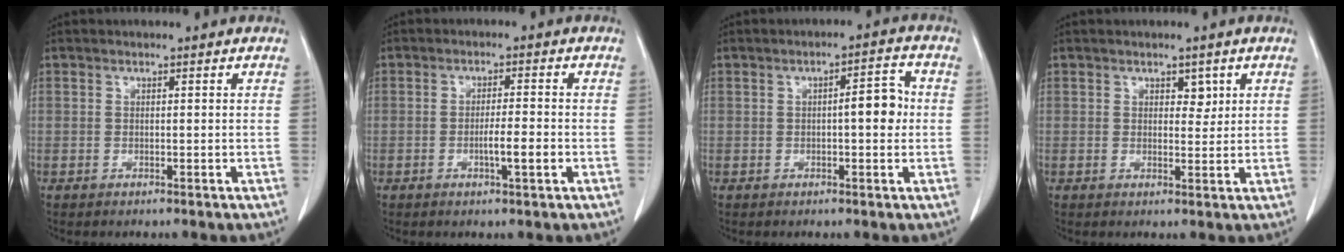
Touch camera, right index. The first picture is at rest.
{"total": 3.9, "force": [-1.3, 0.1, 3.7], "torque": [-0.061, -0.001, -0.021]}
{"total": 4.7, "force": [0.0, 1.3, 4.6], "torque": [-0.061, 0.012, -0.004]}
{"total": 2.2, "force": [1.1, 1.3, 1.3], "torque": [-0.011, -0.003, 0.016]}